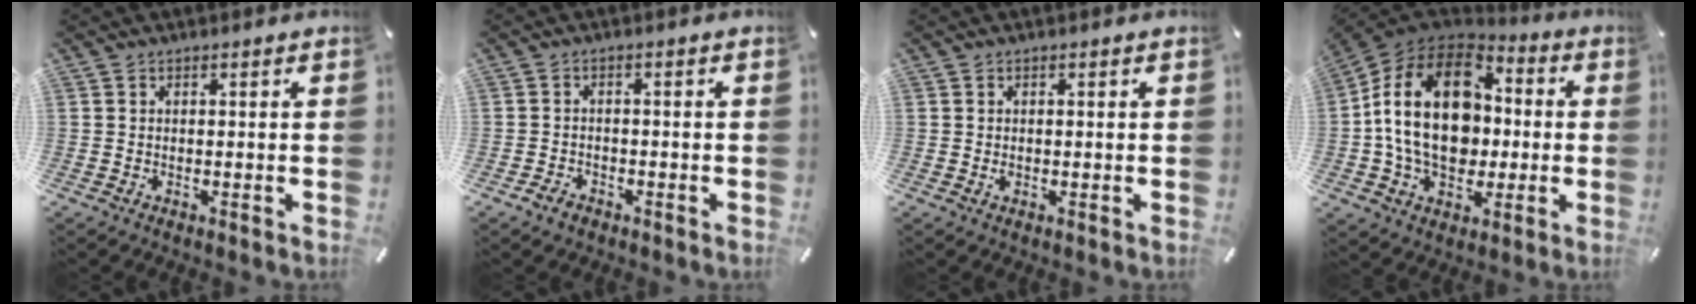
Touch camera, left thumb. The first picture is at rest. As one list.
[{"total": 2.5, "force": [-1.7, 1.6, 0.9], "torque": [-0.015, 0.010, -0.033]}, {"total": 0.8, "force": [0.0, 0.5, 0.6], "torque": [-0.013, 0.001, 0.000]}, {"total": 21.1, "force": [0.5, 15.5, 14.2], "torque": [-0.295, 0.015, 0.008]}]